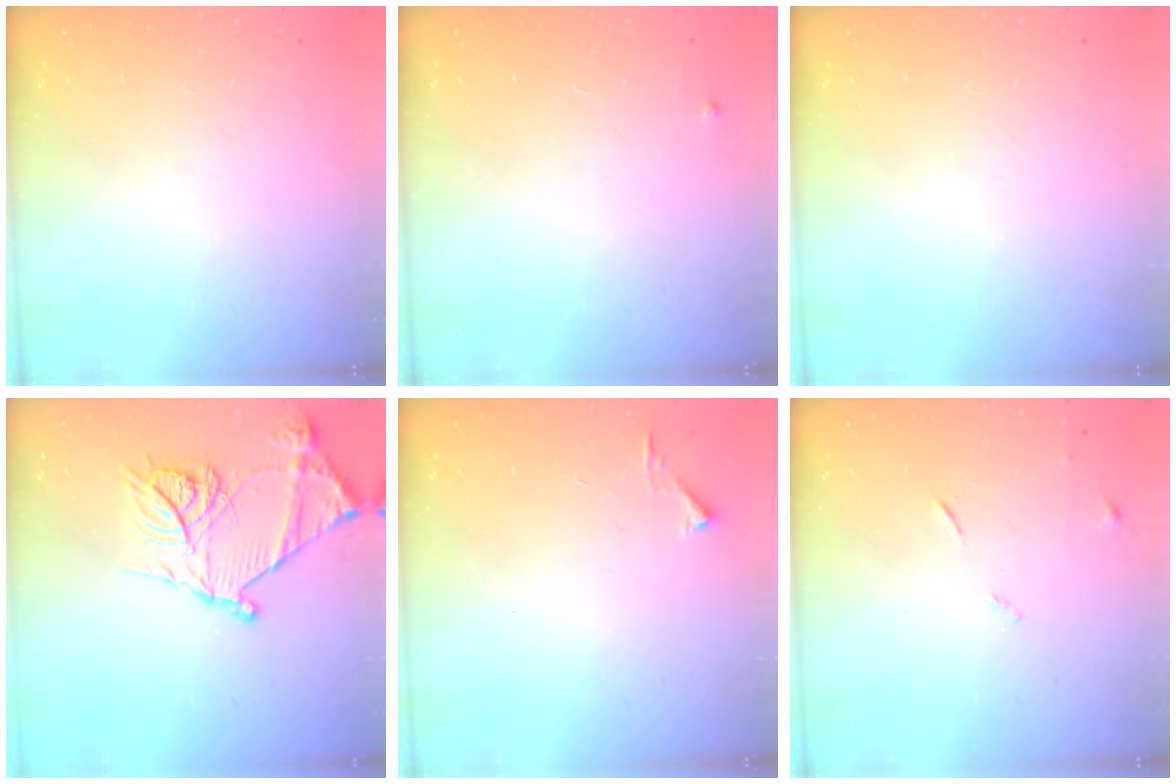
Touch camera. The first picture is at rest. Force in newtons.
{"total": 3.2, "press": 3.2, "slide": 0.5}
{"total": 0.0}
{"total": 18.1, "press": 18.1, "slide": 1.2}
{"total": 2.8, "press": 2.8, "slide": 0.3}
{"total": 6.3, "press": 6.3, "slide": 0.6}